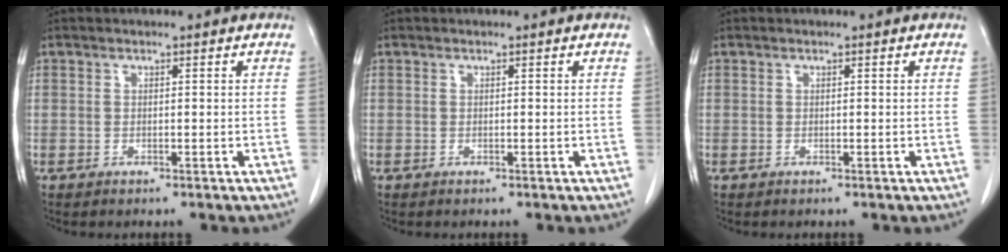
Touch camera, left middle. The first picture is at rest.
{"total": 0.0}
{"total": 0.0}